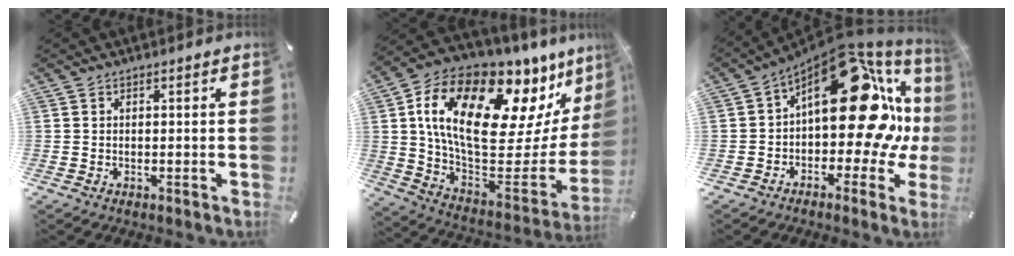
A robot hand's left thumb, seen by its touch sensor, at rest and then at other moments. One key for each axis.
{"total": 24.3, "fx": 10.5, "fy": 12.9, "fz": 17.7, "tx": -0.312, "ty": -0.064, "tz": 0.182}
{"total": 25.5, "fx": 7.5, "fy": 13.6, "fz": 20.1, "tx": -0.270, "ty": -0.056, "tz": 0.136}